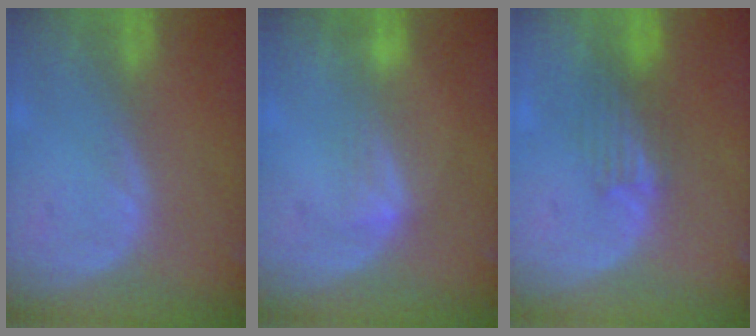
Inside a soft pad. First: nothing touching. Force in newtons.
{"total": 2.7, "press": 2.7, "slide": 0.4}
{"total": 3.4, "press": 3.3, "slide": 0.5}